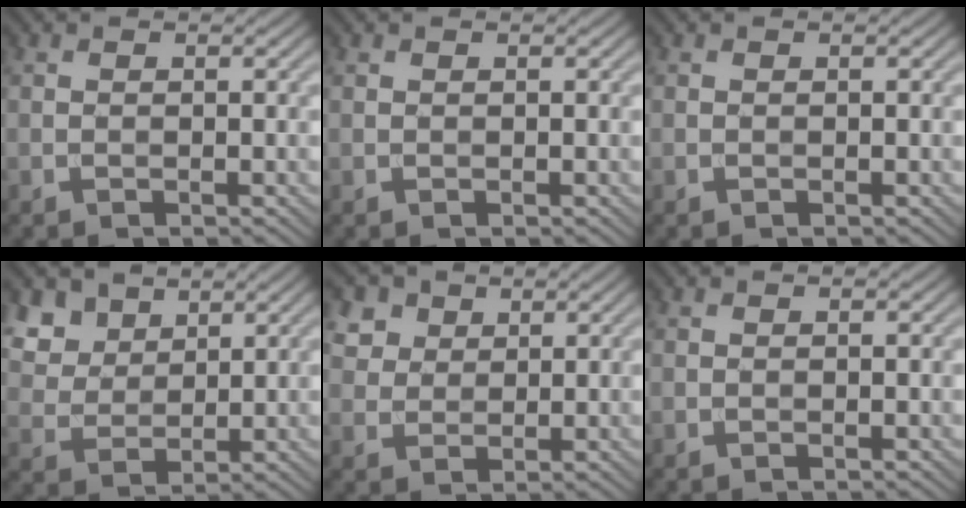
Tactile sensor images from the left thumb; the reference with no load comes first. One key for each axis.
{"total": 0.0}
{"total": 0.0}
{"total": 6.1, "fx": 4.1, "fy": 3.7, "fz": 2.5, "tx": -0.081, "ty": -0.010, "tz": 0.093}
{"total": 4.3, "fx": 2.4, "fy": 3.2, "fz": 1.5, "tx": -0.047, "ty": -0.008, "tz": 0.058}
{"total": 0.0}